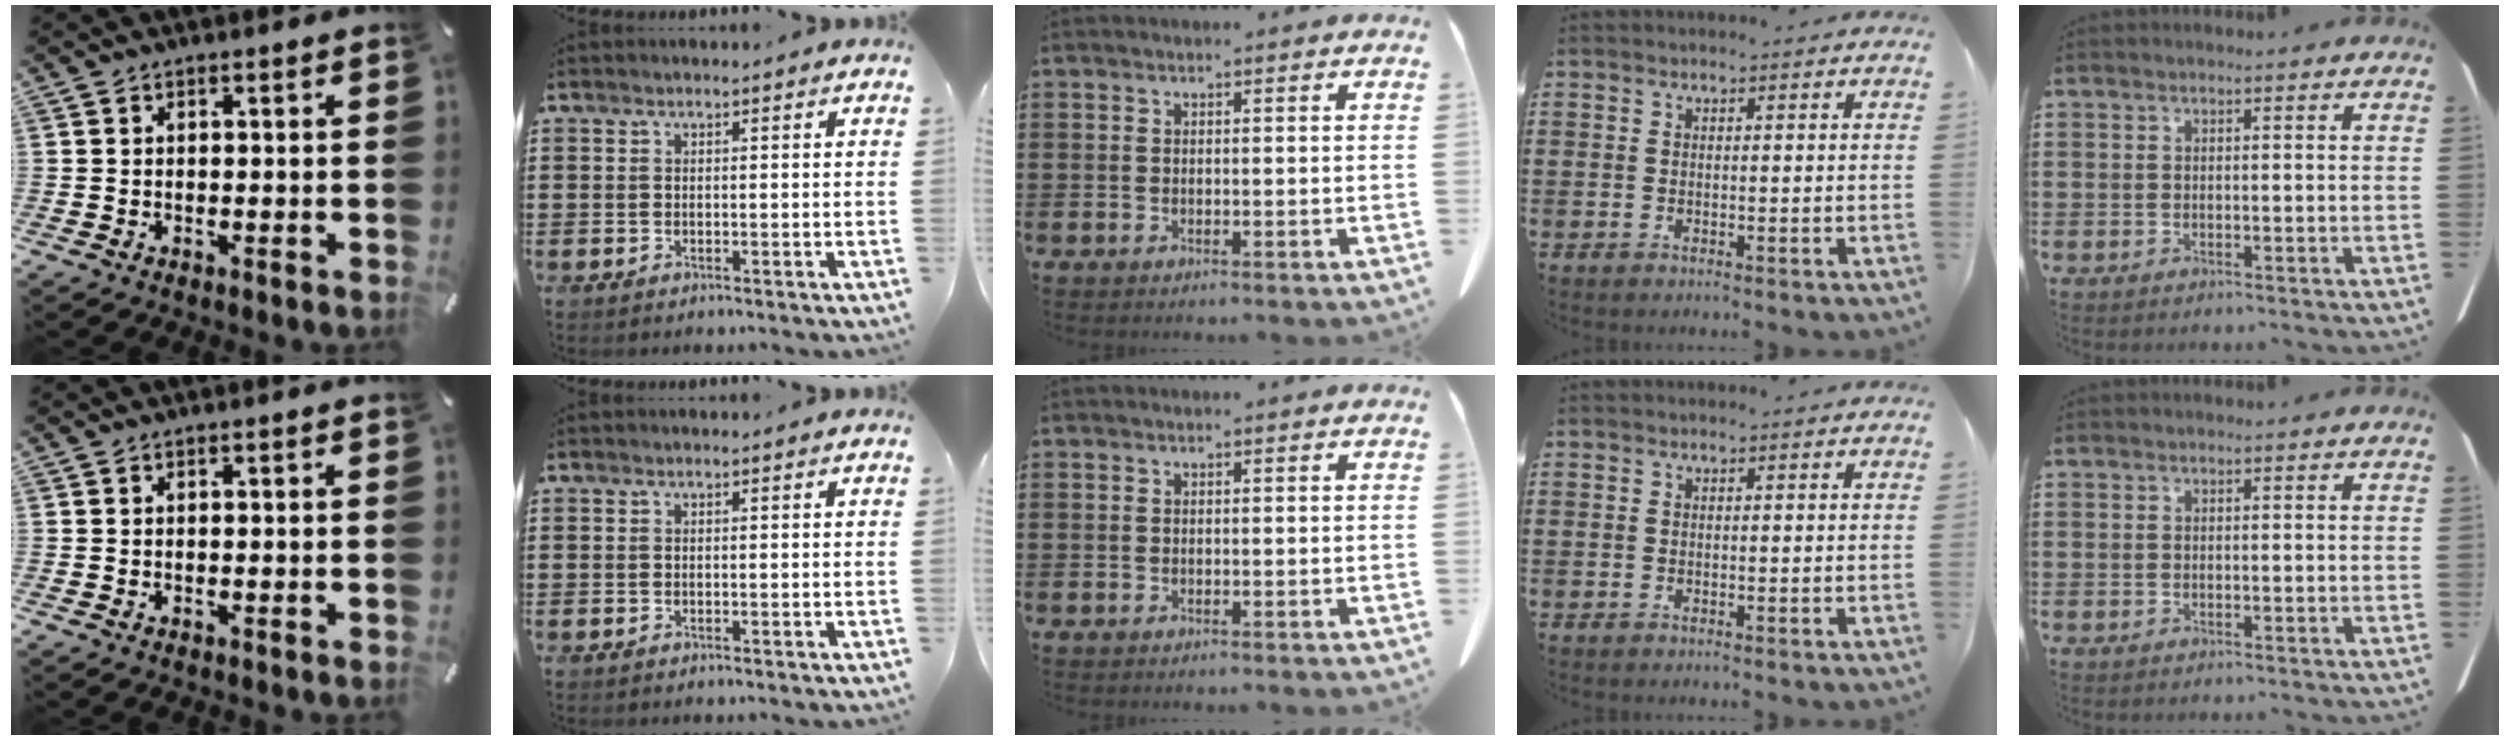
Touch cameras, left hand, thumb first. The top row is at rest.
{}